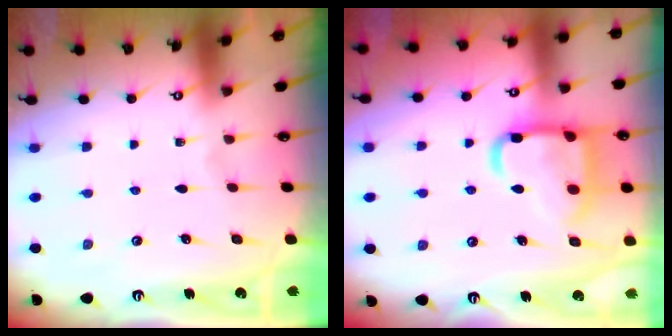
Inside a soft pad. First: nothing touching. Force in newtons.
{"total": 17.5, "press": 17.4, "slide": 1.6}